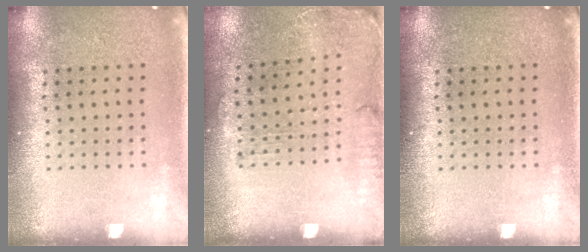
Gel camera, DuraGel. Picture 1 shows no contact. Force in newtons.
{"total": 1.6, "press": 1.3, "slide": 1.0}
{"total": 0.0}